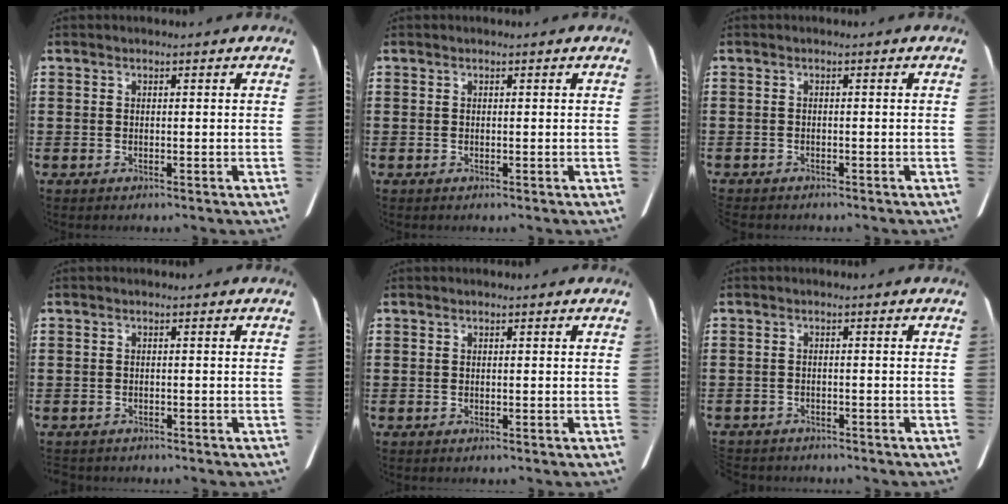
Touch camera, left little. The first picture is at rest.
{"total": 0.0}
{"total": 0.7, "force": [-0.7, -0.1, 0.0], "torque": [-0.003, -0.004, -0.014]}
{"total": 0.7, "force": [-0.7, -0.1, 0.0], "torque": [-0.003, -0.003, -0.013]}
{"total": 0.0}
{"total": 1.5, "force": [-1.5, -0.1, 0.0], "torque": [-0.006, -0.004, -0.033]}